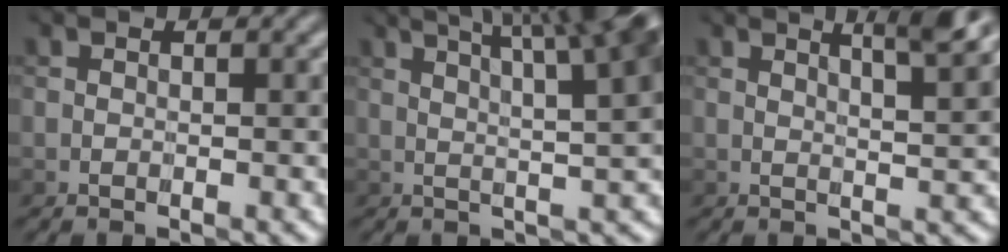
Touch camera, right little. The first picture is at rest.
{"total": 11.8, "force": [4.9, 3.7, 10.1], "torque": [-0.103, 0.048, 0.057]}
{"total": 3.7, "force": [2.1, 0.2, 3.0], "torque": [-0.042, 0.008, 0.032]}